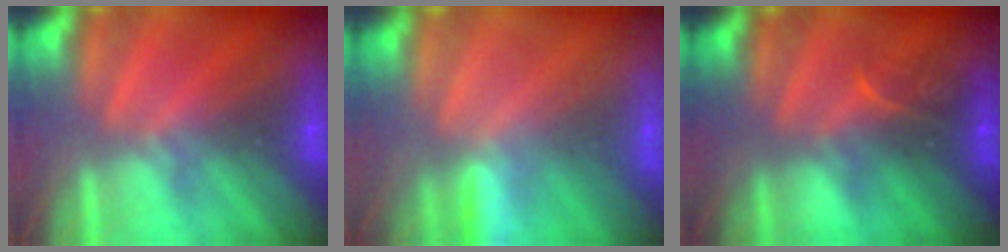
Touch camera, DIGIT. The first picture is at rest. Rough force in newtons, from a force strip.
{"total": 2.8}
{"total": 2.8}